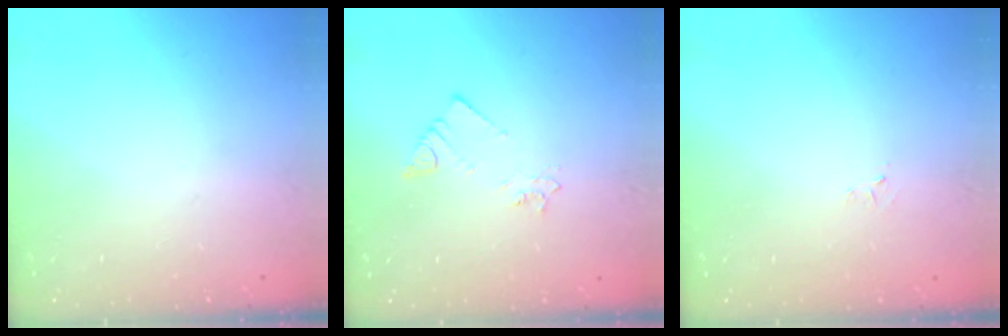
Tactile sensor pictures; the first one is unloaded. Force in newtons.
{"total": 2.7, "press": 2.7, "slide": 0.3}
{"total": 2.6, "press": 2.6, "slide": 0.4}